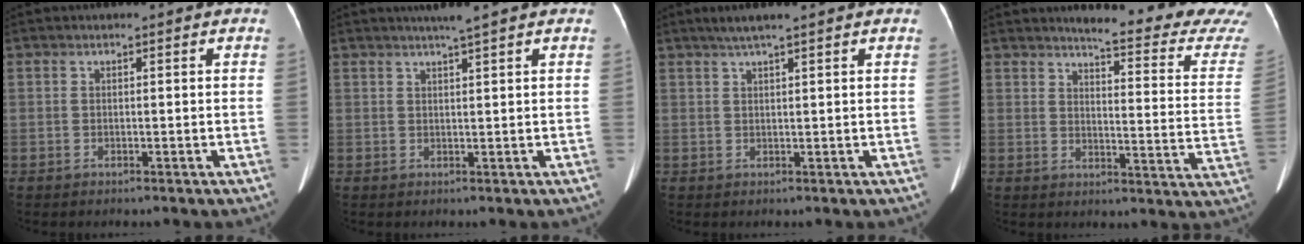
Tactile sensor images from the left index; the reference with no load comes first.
{"total": 2.8, "force": [2.2, -0.8, 1.6], "torque": [-0.024, 0.003, 0.039]}
{"total": 3.7, "force": [2.8, -0.2, 2.4], "torque": [-0.045, 0.018, 0.050]}
{"total": 19.3, "force": [18.2, 0.2, 6.2], "torque": [-0.077, -0.118, 0.196]}